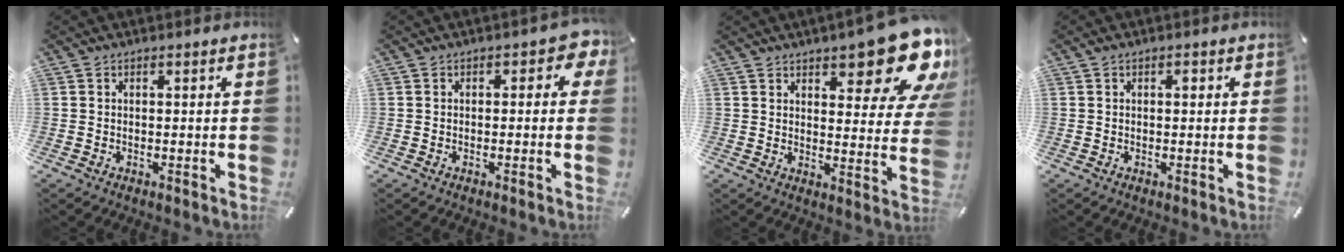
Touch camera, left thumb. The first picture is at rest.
{"total": 3.1, "force": [0.1, 1.8, 2.5], "torque": [-0.033, 0.003, -0.002]}
{"total": 16.1, "force": [10.8, 5.8, 10.4], "torque": [-0.120, -0.083, 0.179]}
{"total": 1.2, "force": [0.4, 0.7, 0.9], "torque": [-0.020, 0.005, 0.005]}